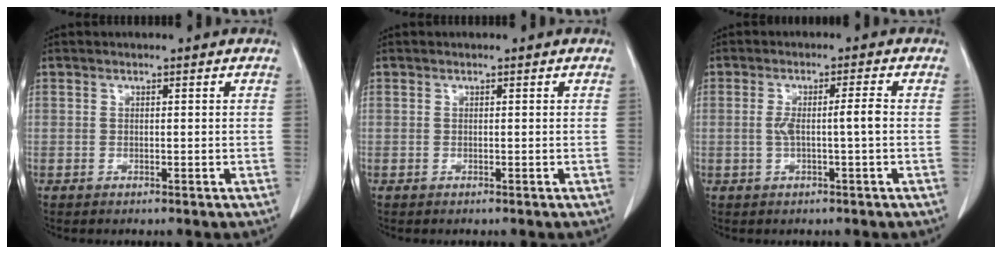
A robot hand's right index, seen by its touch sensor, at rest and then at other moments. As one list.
[{"total": 0.0}, {"total": 4.0, "force": [-0.3, -0.1, 4.0], "torque": [-0.076, 0.009, -0.001]}]